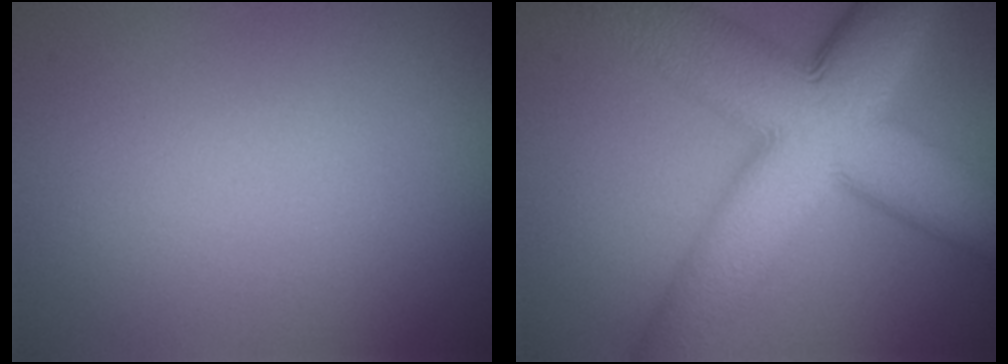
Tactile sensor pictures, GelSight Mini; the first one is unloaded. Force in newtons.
{"total": 14.5, "press": 14.5, "slide": 0.3}